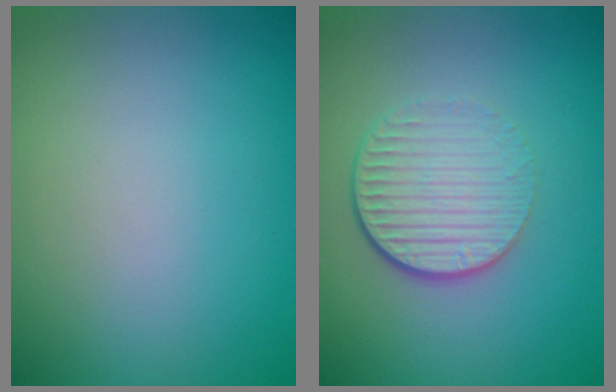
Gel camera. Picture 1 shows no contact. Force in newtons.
{"total": 4.7, "press": 2.9, "slide": 3.7}